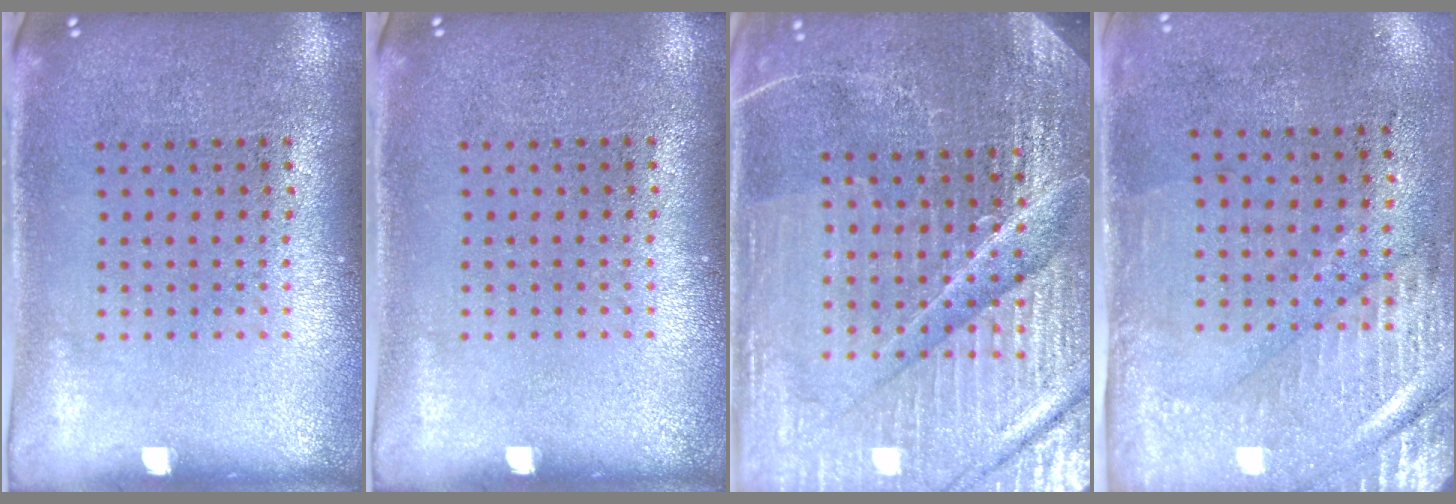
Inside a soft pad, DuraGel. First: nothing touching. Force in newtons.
{"total": 0.0}
{"total": 5.8, "press": 5.3, "slide": 2.4}
{"total": 3.0, "press": 2.5, "slide": 1.5}